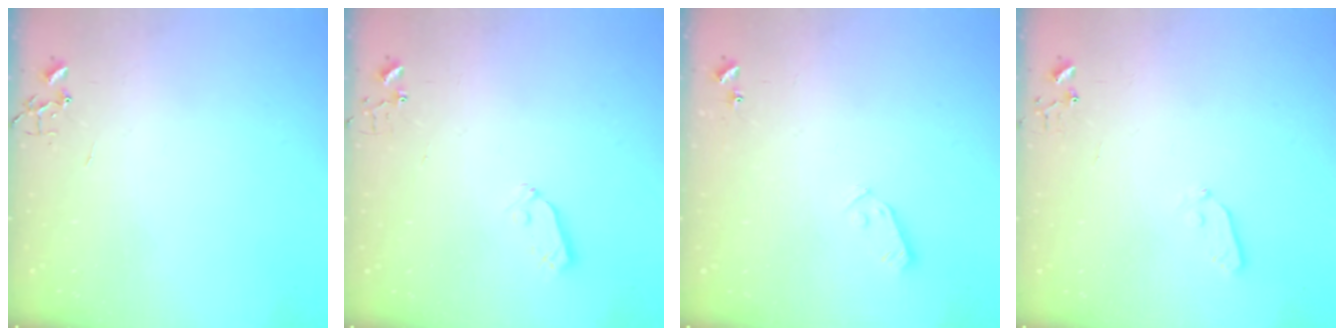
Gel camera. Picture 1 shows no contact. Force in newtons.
{"total": 3.7, "press": 3.6, "slide": 0.5}
{"total": 3.9, "press": 3.8, "slide": 0.9}
{"total": 3.5, "press": 3.5, "slide": 0.4}